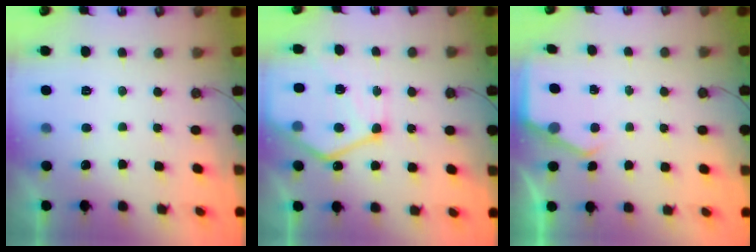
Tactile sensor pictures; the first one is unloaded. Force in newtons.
{"total": 16.5, "press": 16.4, "slide": 1.7}
{"total": 2.7, "press": 2.7, "slide": 0.5}